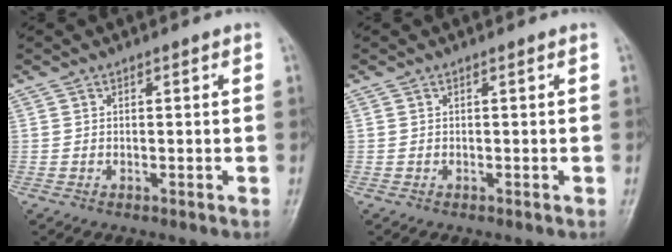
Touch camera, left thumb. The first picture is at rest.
{"total": 0.0}